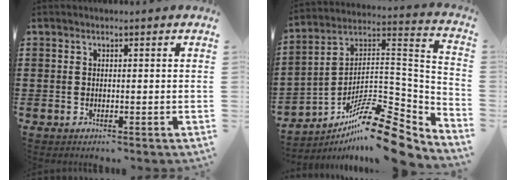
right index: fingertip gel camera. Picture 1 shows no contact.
{"total": 13.8, "force": [-10.5, 3.0, 8.5], "torque": [-0.128, 0.027, -0.194]}